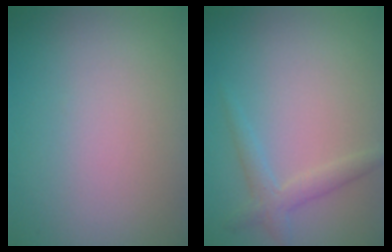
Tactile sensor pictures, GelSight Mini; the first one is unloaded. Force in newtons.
{"total": 2.0, "press": 2.0, "slide": 0.1}